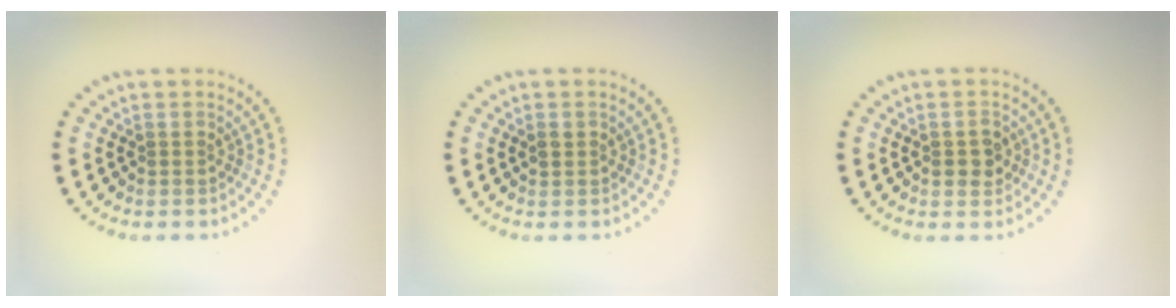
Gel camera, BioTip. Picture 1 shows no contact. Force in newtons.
{"total": 0.8, "press": 0.8, "slide": 0.3}
{"total": 1.8, "press": 1.8, "slide": 0.3}